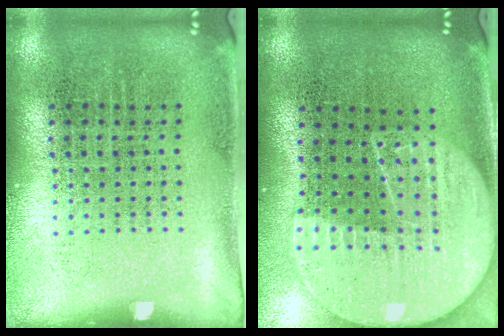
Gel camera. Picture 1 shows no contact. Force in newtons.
{"total": 2.3, "press": 2.0, "slide": 1.1}